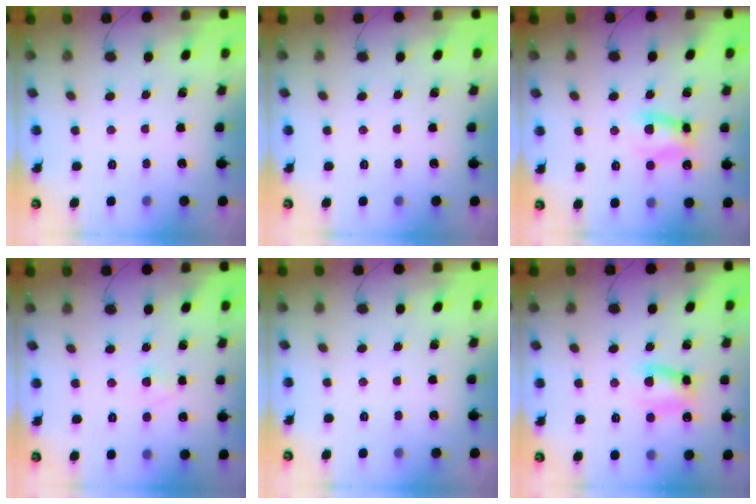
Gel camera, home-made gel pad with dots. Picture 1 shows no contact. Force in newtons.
{"total": 0.0}
{"total": 7.2, "press": 7.2, "slide": 0.5}
{"total": 2.1, "press": 1.9, "slide": 0.9}
{"total": 0.0}
{"total": 7.9, "press": 7.9, "slide": 0.5}